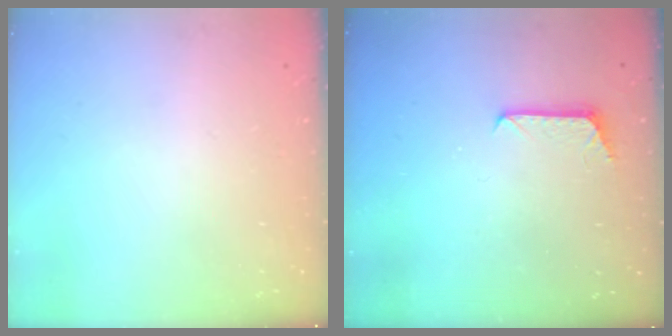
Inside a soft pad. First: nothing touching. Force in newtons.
{"total": 5.9, "press": 5.9, "slide": 0.5}